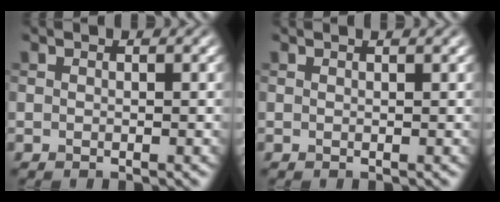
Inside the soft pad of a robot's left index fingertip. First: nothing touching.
{"total": 0.8, "force": [0.6, 0.1, 0.5], "torque": [-0.002, 0.002, 0.006]}